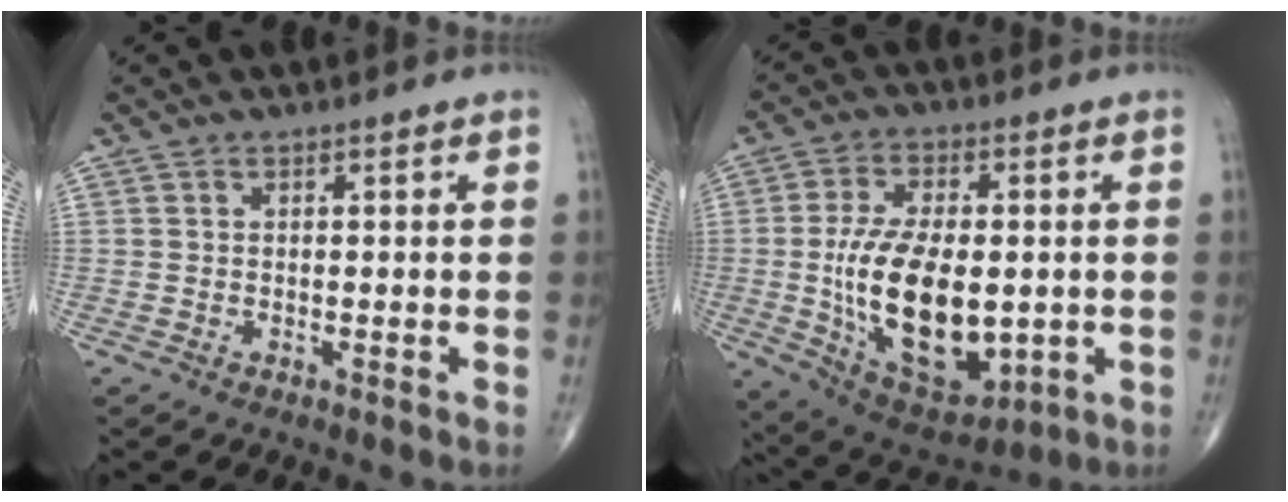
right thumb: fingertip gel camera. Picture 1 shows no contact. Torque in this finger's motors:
{"motor_torque": [2.15, 2.86, 2.25, -0.20, 0.25]}